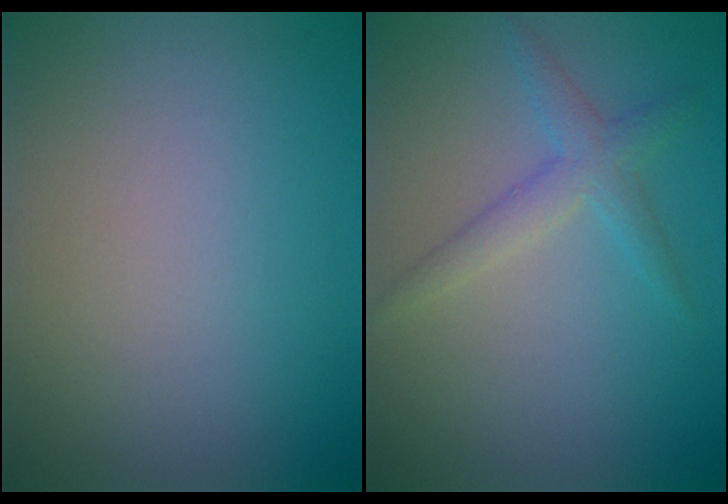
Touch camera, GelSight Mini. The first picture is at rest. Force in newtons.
{"total": 2.3, "press": 2.3, "slide": 0.2}